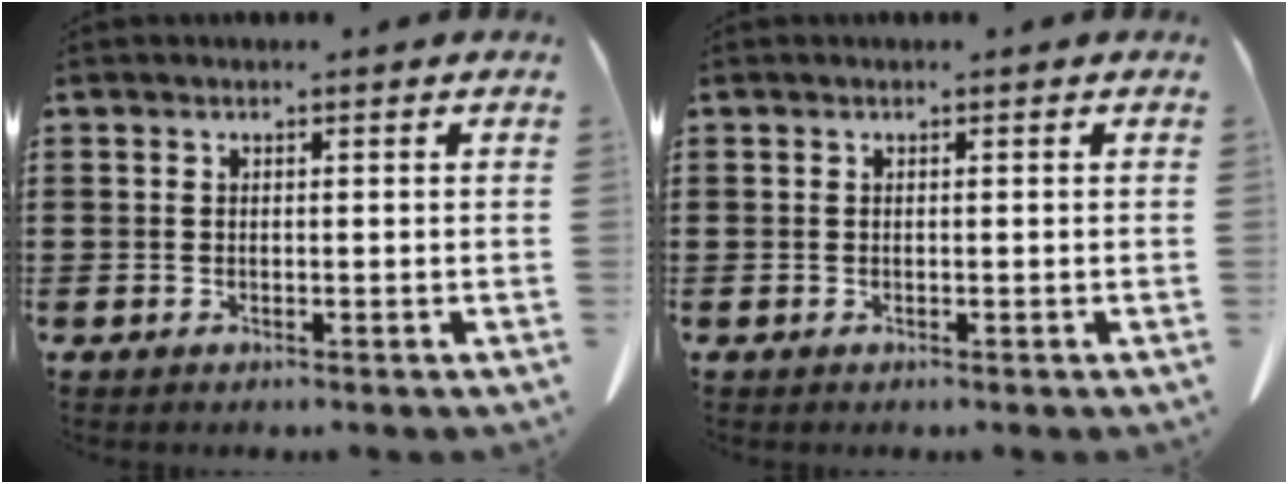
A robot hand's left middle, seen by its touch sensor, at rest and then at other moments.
{"total": 0.0}